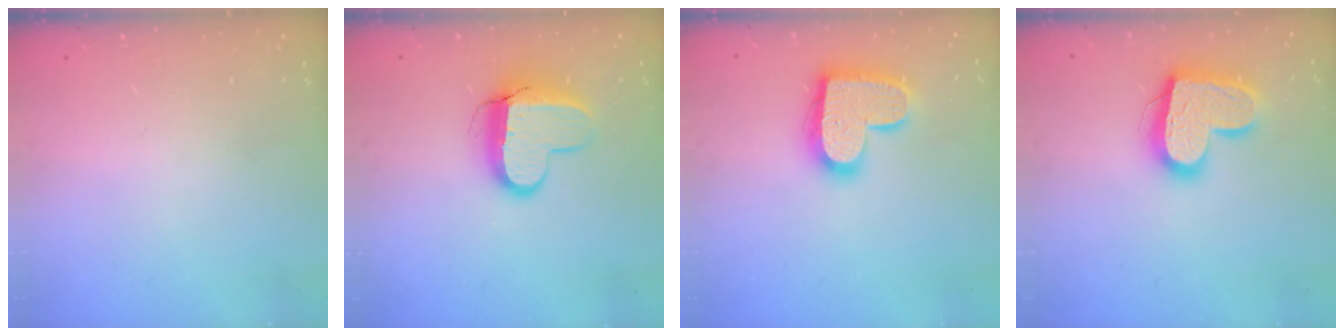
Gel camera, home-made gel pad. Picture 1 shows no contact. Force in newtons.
{"total": 10.5, "press": 10.4, "slide": 0.8}
{"total": 17.0, "press": 17.0, "slide": 1.1}
{"total": 17.5, "press": 17.4, "slide": 1.6}